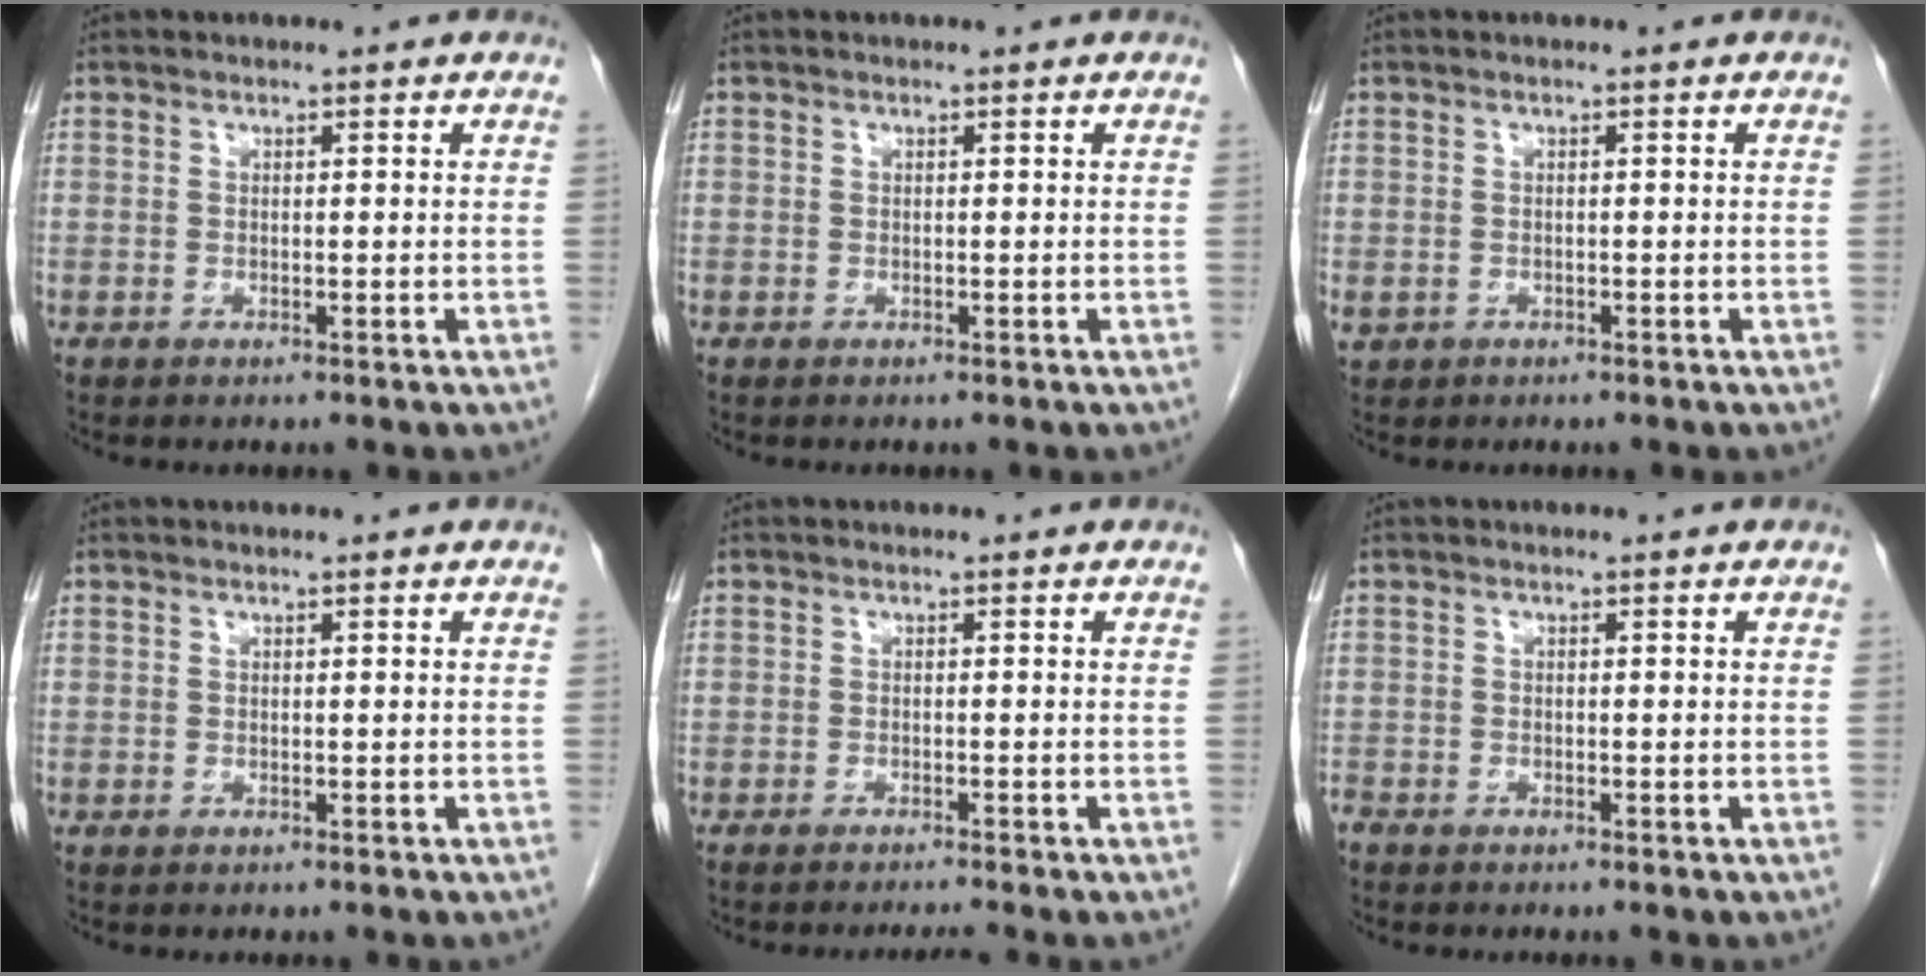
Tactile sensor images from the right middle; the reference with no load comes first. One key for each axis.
{"total": 0.0}
{"total": 1.5, "fx": -0.6, "fy": 1.3, "fz": 0.4, "tx": -0.014, "ty": 0.002, "tz": -0.003}
{"total": 0.0}
{"total": 2.5, "fx": -2.3, "fy": -0.9, "fz": 0.7, "tx": -0.011, "ty": -0.006, "tz": -0.036}
{"total": 2.0, "fx": -1.7, "fy": 0.9, "fz": 0.4, "tx": -0.017, "ty": -0.003, "tz": -0.032}